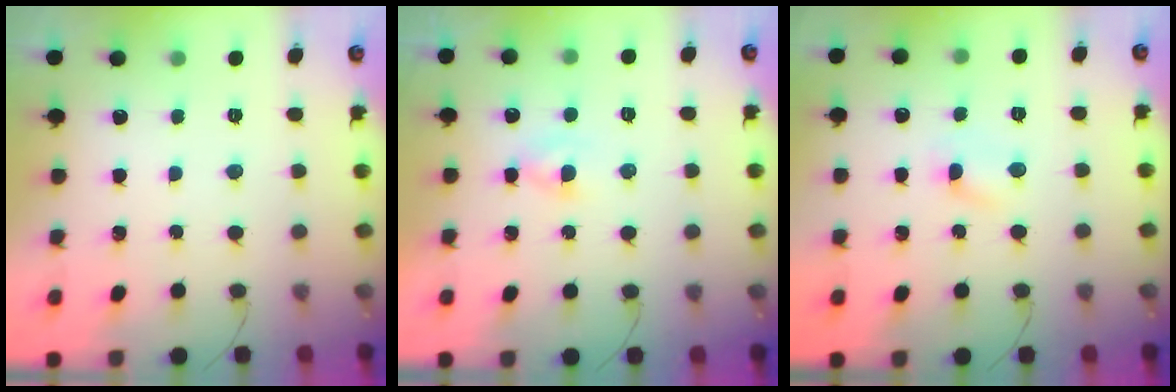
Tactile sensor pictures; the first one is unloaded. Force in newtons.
{"total": 2.2, "press": 2.2, "slide": 0.5}
{"total": 3.7, "press": 3.5, "slide": 1.1}